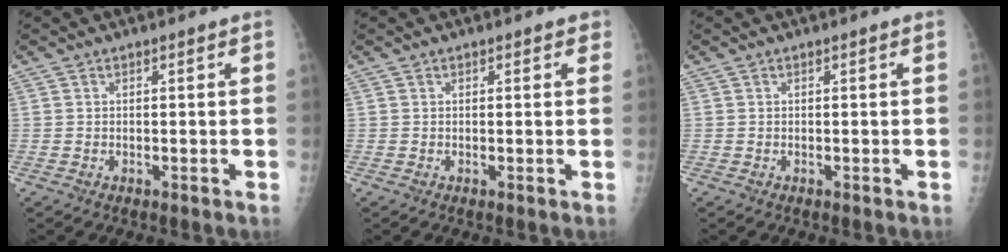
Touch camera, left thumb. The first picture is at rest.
{"total": 1.4, "force": [0.7, 1.0, 0.5], "torque": [0.012, 0.000, 0.002]}
{"total": 0.0}